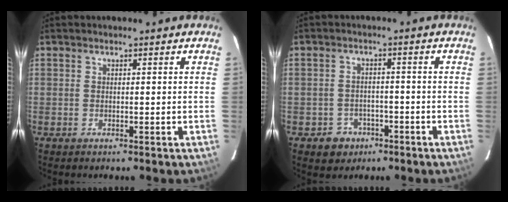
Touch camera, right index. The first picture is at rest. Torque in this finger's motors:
{"motor_torque": [0.22, -0.28, 0.01, -0.02]}